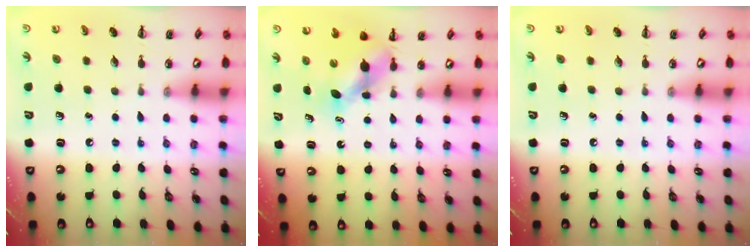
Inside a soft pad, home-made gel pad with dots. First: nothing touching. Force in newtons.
{"total": 4.9, "press": 4.9, "slide": 0.5}
{"total": 0.0}